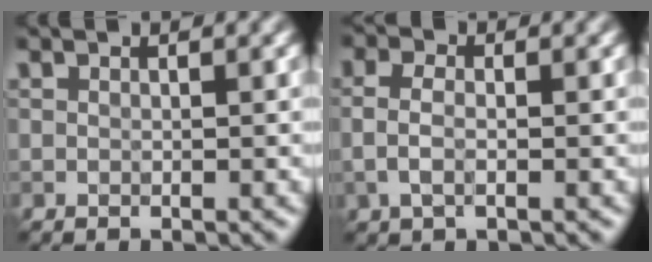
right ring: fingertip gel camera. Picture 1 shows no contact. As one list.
[{"total": 2.2, "force": [-0.3, 1.1, 1.9], "torque": [-0.045, 0.000, -0.011]}]